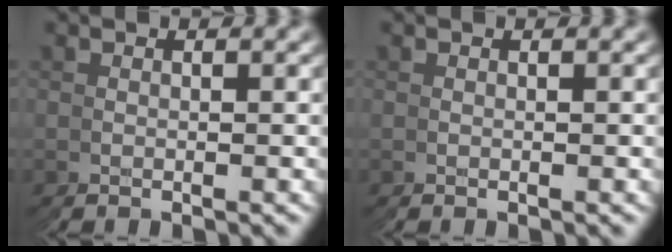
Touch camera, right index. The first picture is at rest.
{"total": 0.0}